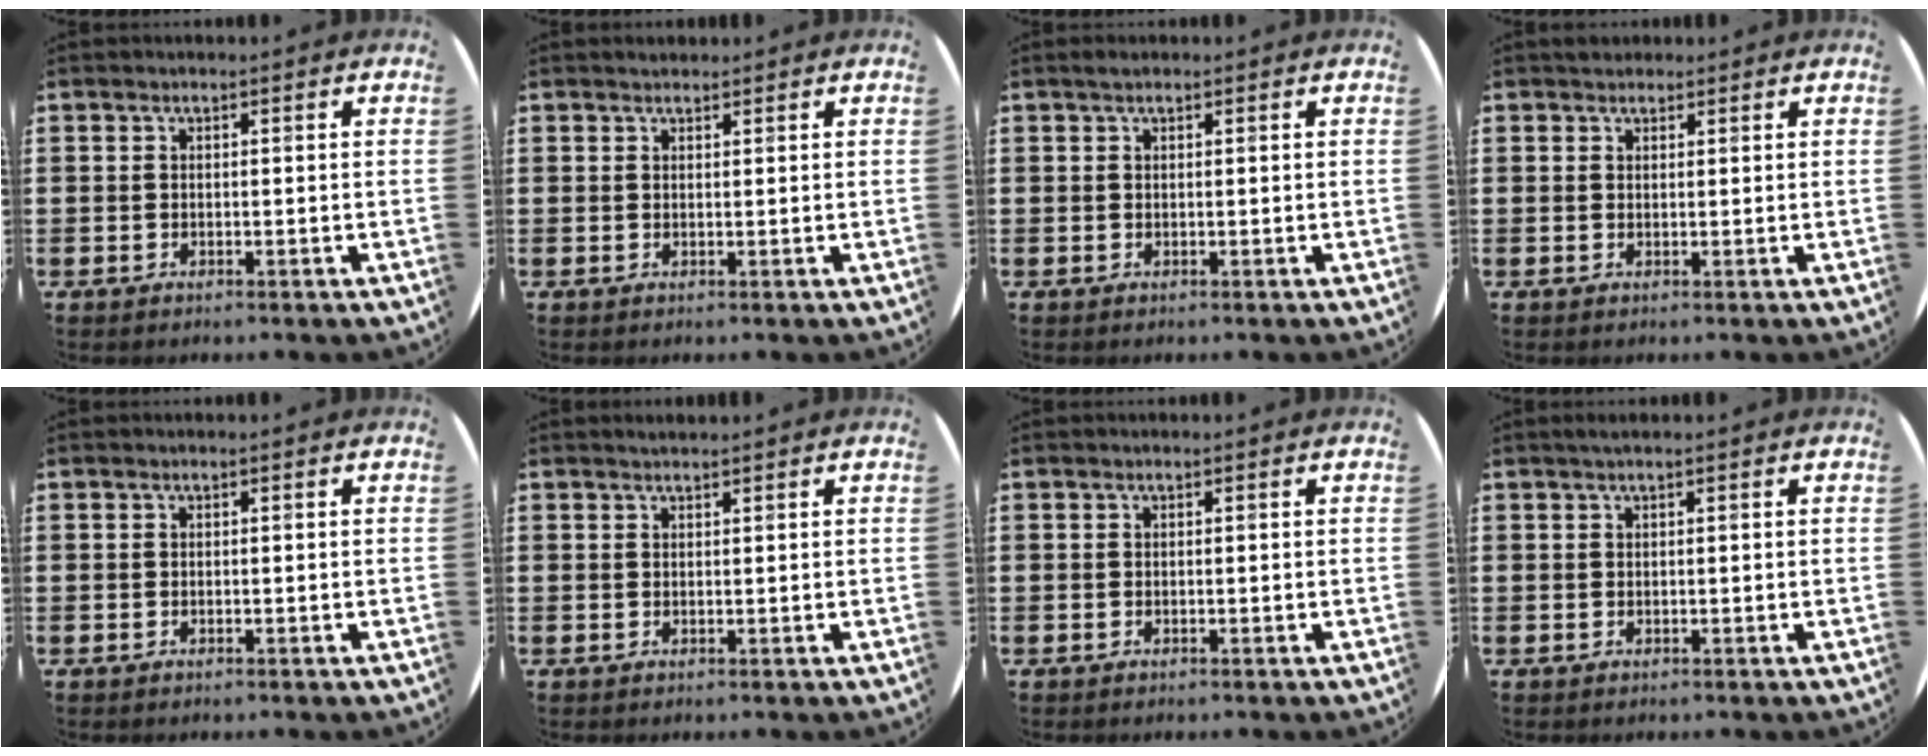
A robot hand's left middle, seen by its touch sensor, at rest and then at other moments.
{"total": 0.8, "force": [0.7, 0.2, 0.0], "torque": [0.001, 0.003, 0.014]}
{"total": 0.5, "force": [0.3, 0.3, 0.2], "torque": [-0.004, 0.004, 0.006]}
{"total": 1.0, "force": [0.9, 0.4, -0.1], "torque": [0.002, 0.004, 0.018]}
{"total": 0.0}
{"total": 0.7, "force": [0.7, -0.1, 0.1], "torque": [0.001, 0.001, 0.013]}
{"total": 0.0}
{"total": 0.6, "force": [0.4, -0.1, 0.4], "torque": [-0.006, 0.002, 0.006]}